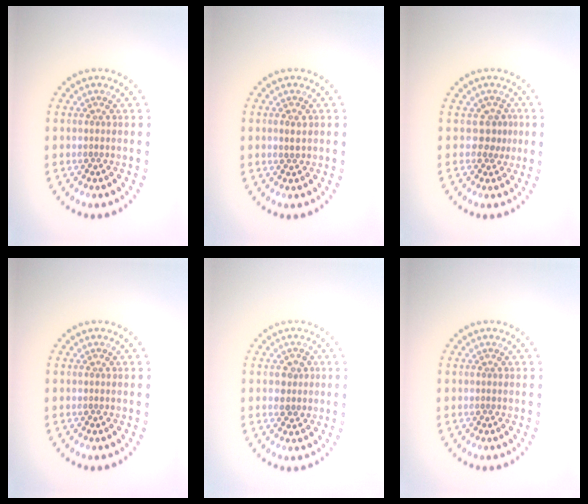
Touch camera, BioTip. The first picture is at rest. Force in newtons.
{"total": 1.0, "press": 1.0, "slide": 0.1}
{"total": 1.7, "press": 1.3, "slide": 1.2}
{"total": 0.0}
{"total": 1.7, "press": 1.6, "slide": 0.3}
{"total": 0.0}